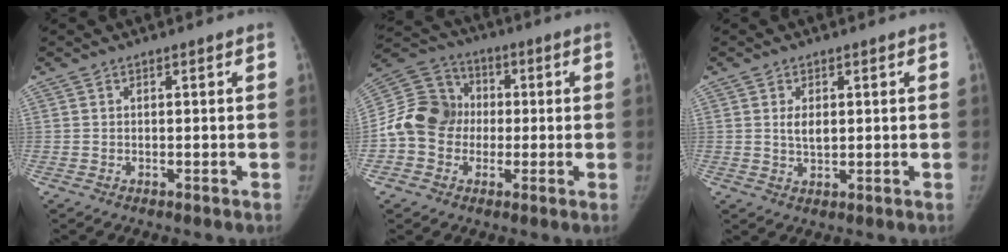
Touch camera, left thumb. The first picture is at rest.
{"total": 13.0, "force": [-1.2, 11.4, 6.2], "torque": [-0.109, 0.035, -0.032]}
{"total": 3.3, "force": [0.7, 1.9, 2.5], "torque": [-0.038, -0.007, 0.016]}